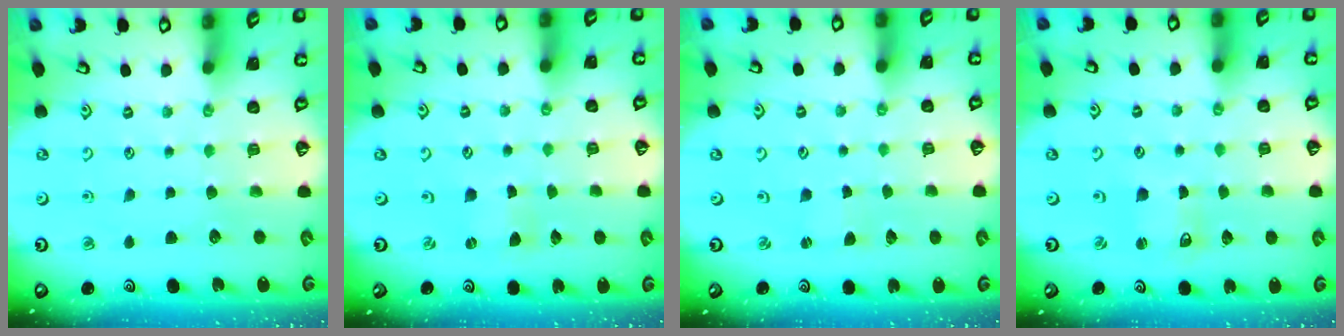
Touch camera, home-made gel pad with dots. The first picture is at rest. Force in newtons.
{"total": 0.0}
{"total": 0.8, "press": 0.8, "slide": 0.1}
{"total": 1.7, "press": 1.6, "slide": 0.3}